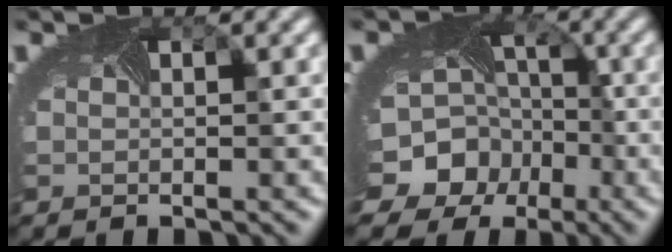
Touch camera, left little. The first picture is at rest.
{"total": 13.6, "force": [-5.9, 11.4, 4.3], "torque": [-0.094, -0.039, -0.104]}